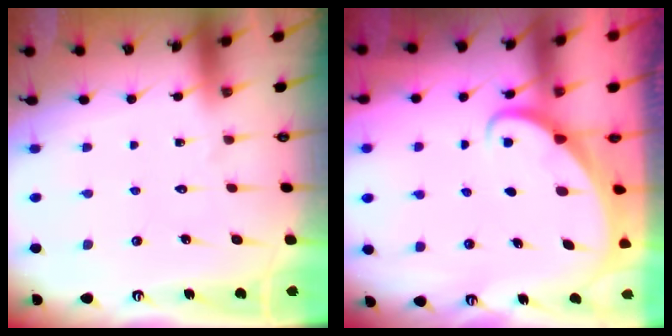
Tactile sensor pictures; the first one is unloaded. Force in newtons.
{"total": 2.1, "press": 2.1, "slide": 0.2}